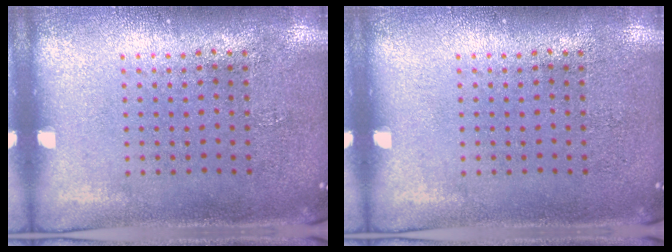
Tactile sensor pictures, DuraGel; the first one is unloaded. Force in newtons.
{"total": 0.0}